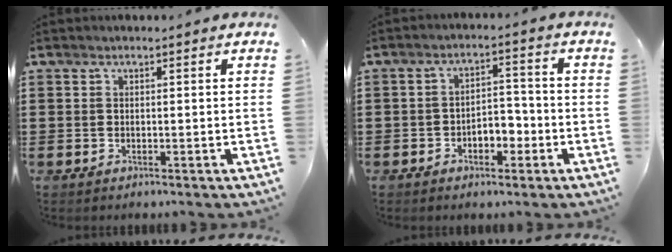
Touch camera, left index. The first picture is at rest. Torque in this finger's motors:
{"motor_torque": [0.18, 0.17, 0.13, 0.06]}